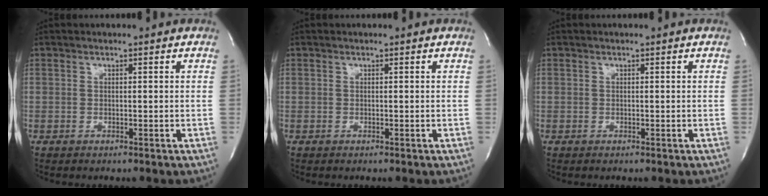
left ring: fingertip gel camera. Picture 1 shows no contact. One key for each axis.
{"total": 0.0}
{"total": 0.0}